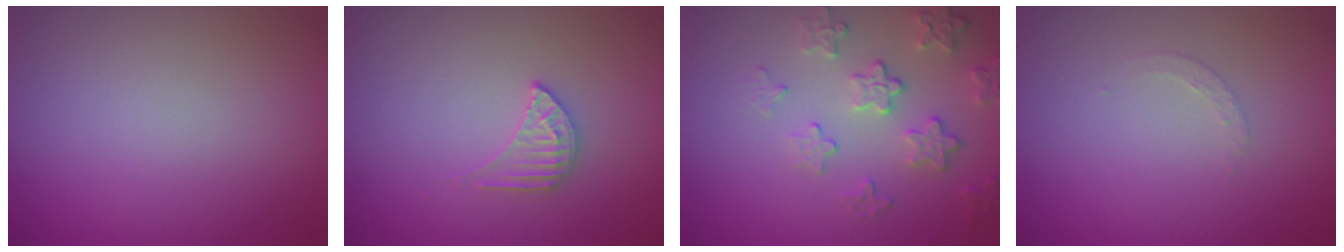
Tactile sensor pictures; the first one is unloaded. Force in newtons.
{"total": 2.1, "press": 2.0, "slide": 0.4}
{"total": 4.1, "press": 3.2, "slide": 2.7}
{"total": 1.1, "press": 1.1, "slide": 0.3}